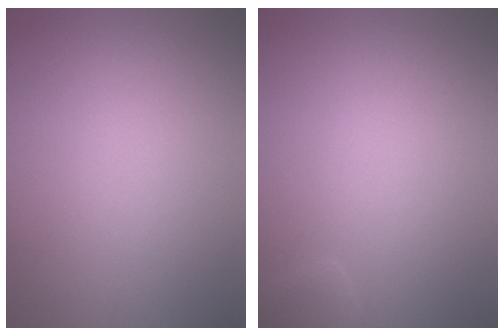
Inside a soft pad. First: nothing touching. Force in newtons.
{"total": 1.3, "press": 1.3, "slide": 0.1}